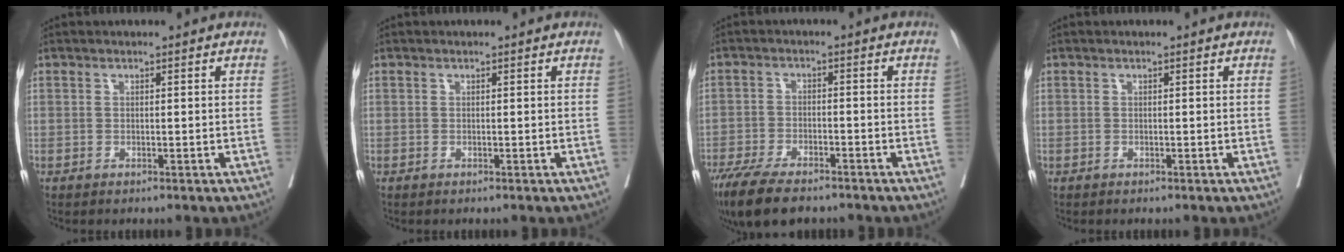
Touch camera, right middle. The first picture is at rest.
{"total": 0.0}
{"total": 11.1, "force": [-8.7, 3.1, 6.2], "torque": [-0.104, -0.021, -0.144]}
{"total": 0.0}